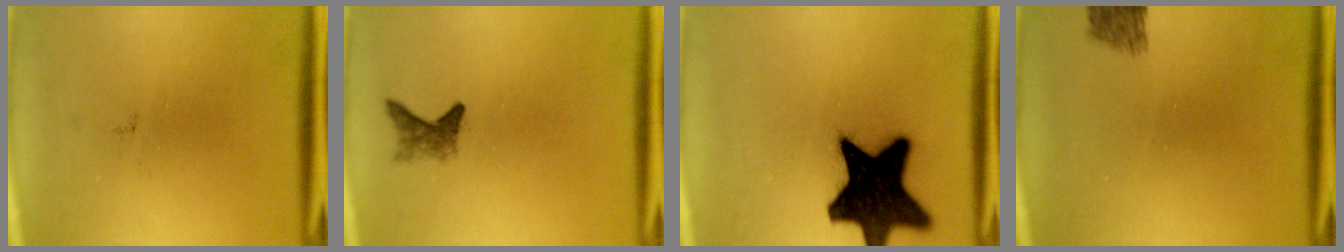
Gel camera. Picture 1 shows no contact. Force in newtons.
{"total": 2.1}
{"total": 19.8}
{"total": 2.5}